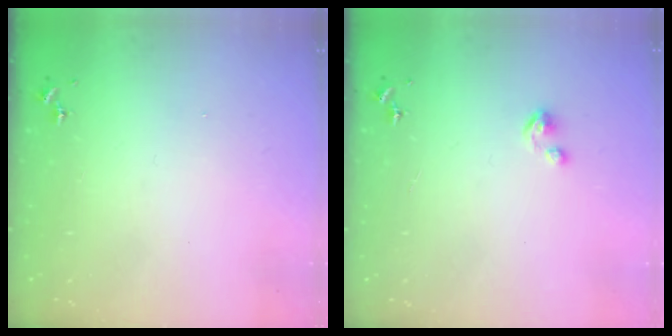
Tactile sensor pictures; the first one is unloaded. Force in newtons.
{"total": 3.3, "press": 3.3, "slide": 0.3}